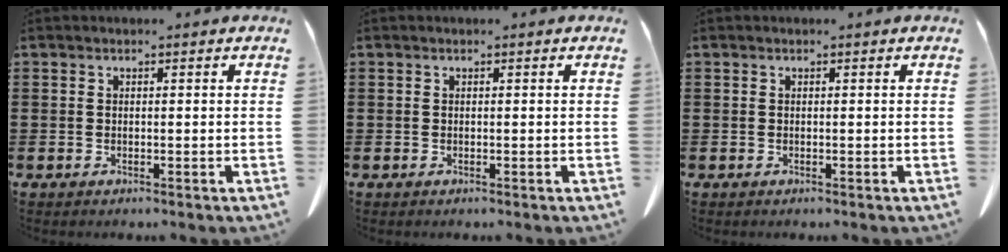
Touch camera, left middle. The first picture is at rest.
{"total": 0.0}
{"total": 0.0}